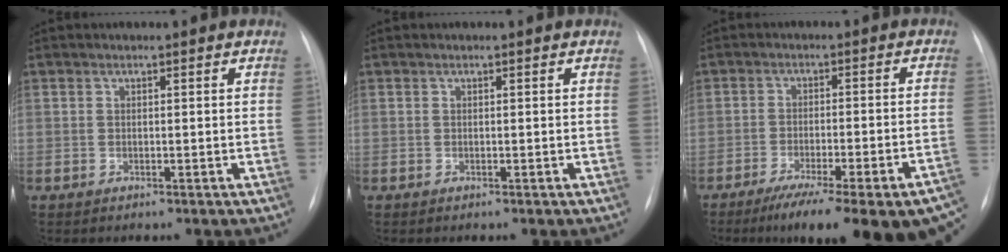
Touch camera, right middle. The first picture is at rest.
{"total": 0.0}
{"total": 23.2, "force": [-17.6, 2.4, 14.9], "torque": [-0.143, -0.021, -0.234]}